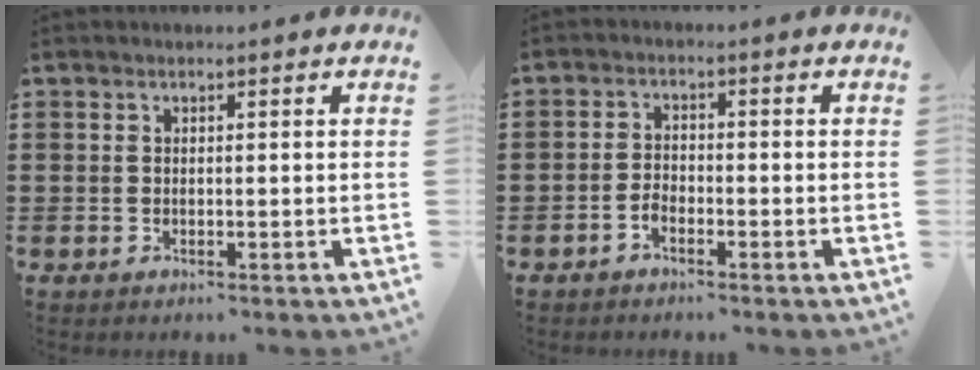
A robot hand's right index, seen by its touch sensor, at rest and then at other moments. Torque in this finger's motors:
{"motor_torque": [-0.83, 1.31, -0.03, -0.01]}